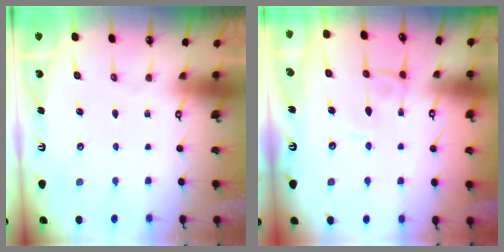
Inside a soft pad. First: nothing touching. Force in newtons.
{"total": 0.6, "press": 0.5, "slide": 0.2}